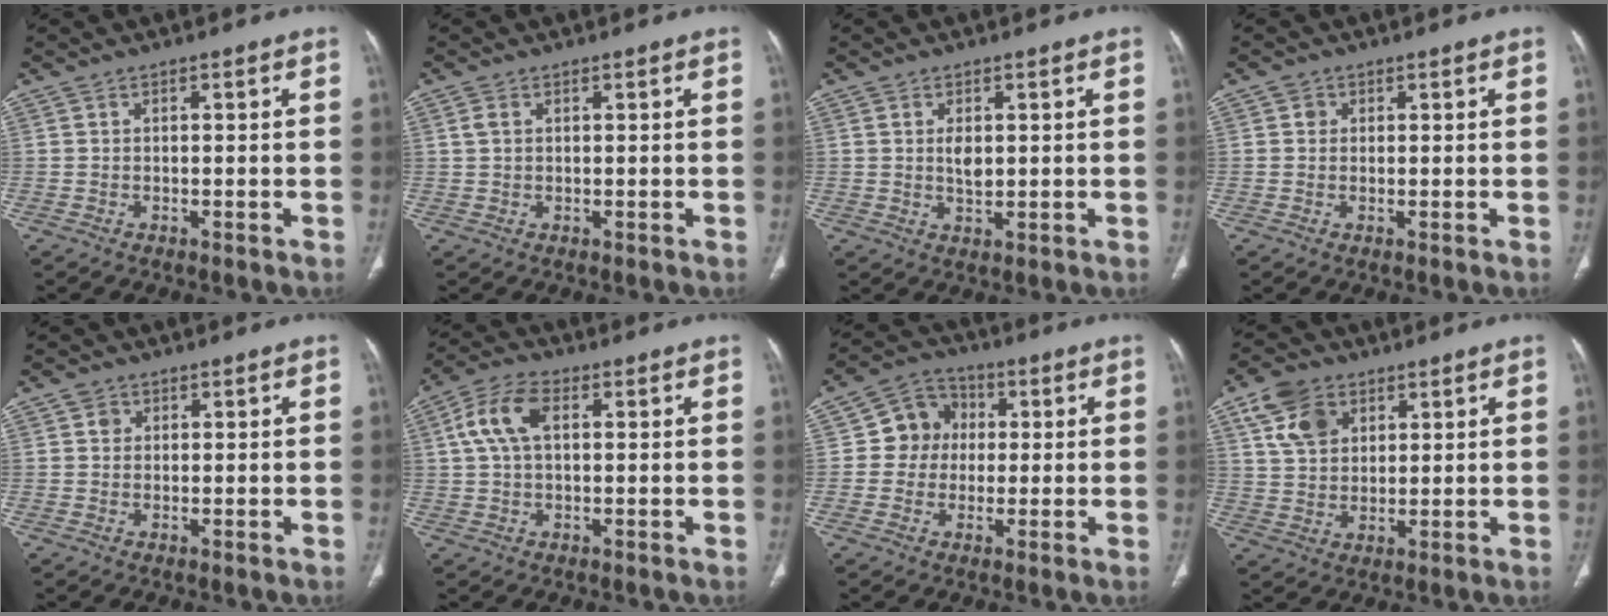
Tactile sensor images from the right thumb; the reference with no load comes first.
{"total": 1.6, "force": [0.6, 1.0, 1.1], "torque": [-0.032, 0.007, 0.017]}
{"total": 3.0, "force": [0.6, 1.6, 2.5], "torque": [-0.039, -0.006, 0.013]}
{"total": 1.3, "force": [0.3, 1.2, 0.3], "torque": [0.002, 0.001, 0.003]}
{"total": 1.7, "force": [0.5, 1.5, 0.5], "torque": [-0.001, 0.000, 0.005]}
{"total": 8.4, "force": [2.0, 4.7, 6.6], "torque": [-0.142, 0.021, 0.036]}
{"total": 8.1, "force": [0.7, 7.5, 3.0], "torque": [-0.012, 0.014, -0.001]}
{"total": 9.1, "force": [4.3, 6.4, 4.9], "torque": [-0.073, -0.008, 0.084]}